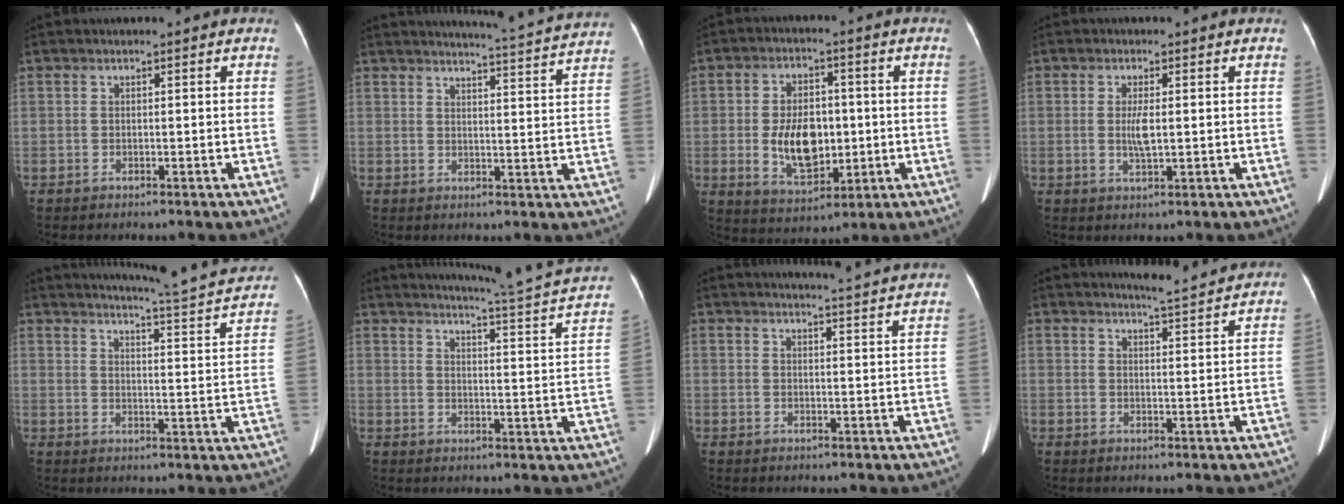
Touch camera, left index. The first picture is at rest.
{"total": 13.9, "force": [13.5, -1.4, 3.4], "torque": [-0.058, -0.051, 0.150]}
{"total": 9.8, "force": [-0.9, 5.6, 8.0], "torque": [-0.152, 0.003, -0.005]}
{"total": 2.9, "force": [0.1, 0.6, 2.9], "torque": [-0.058, -0.004, 0.005]}
{"total": 17.8, "force": [16.8, -0.2, 5.8], "torque": [-0.091, -0.057, 0.199]}
{"total": 18.2, "force": [17.2, -1.3, 5.9], "torque": [-0.097, -0.072, 0.202]}
{"total": 12.3, "force": [11.9, -0.8, 3.0], "torque": [-0.043, -0.029, 0.128]}
{"total": 5.6, "force": [5.5, -0.3, 0.9], "torque": [-0.029, -0.001, 0.070]}